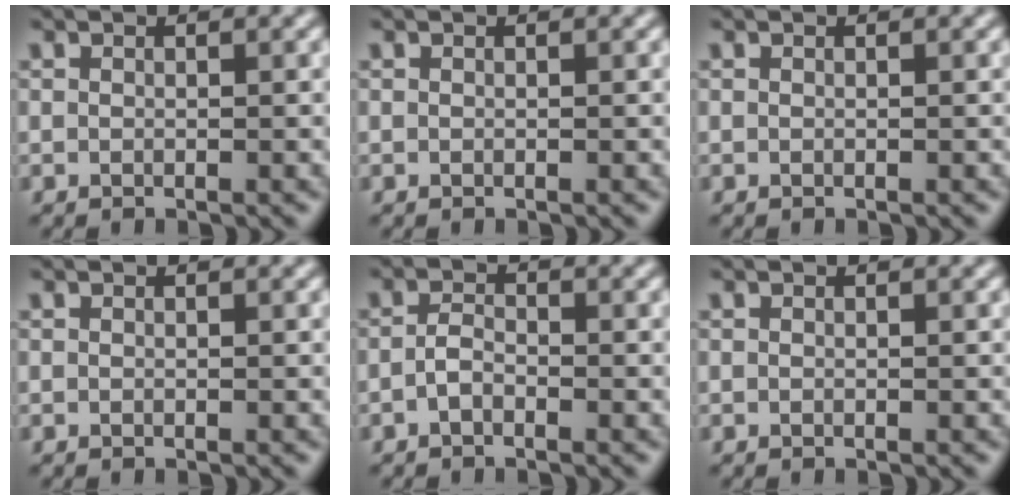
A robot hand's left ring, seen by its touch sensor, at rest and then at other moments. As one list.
[{"total": 0.0}, {"total": 0.0}, {"total": 0.0}, {"total": 1.4, "force": [-0.7, 0.7, 1.0], "torque": [-0.022, 0.003, -0.019]}, {"total": 0.0}]